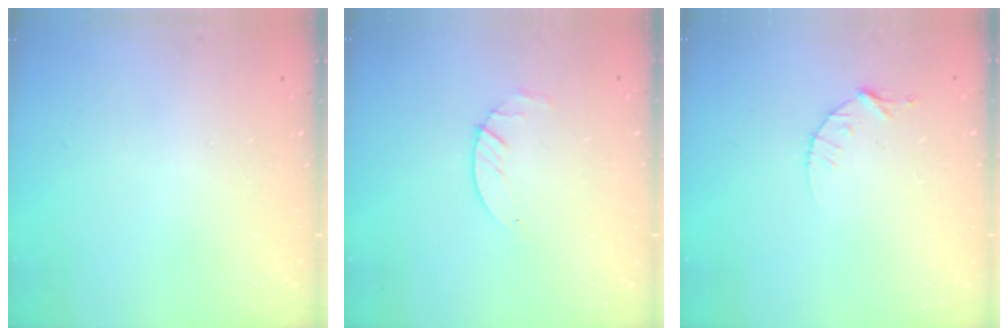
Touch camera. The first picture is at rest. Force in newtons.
{"total": 2.9, "press": 2.9, "slide": 0.4}
{"total": 3.8, "press": 3.7, "slide": 0.5}